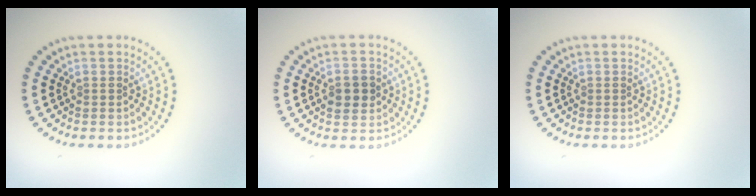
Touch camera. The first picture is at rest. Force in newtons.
{"total": 2.3, "press": 2.2, "slide": 0.2}
{"total": 0.0}